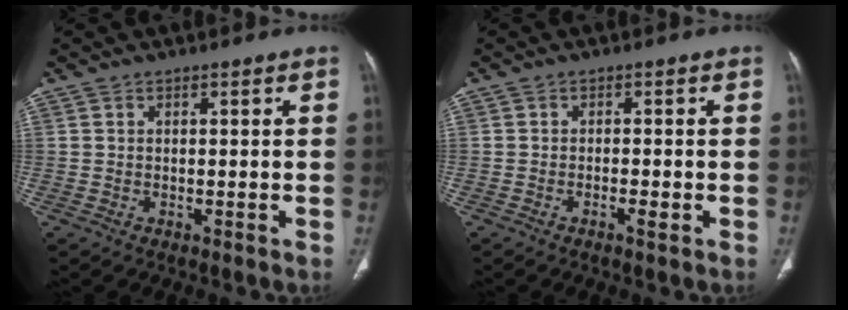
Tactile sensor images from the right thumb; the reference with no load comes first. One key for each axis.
{"total": 1.7, "fx": -0.8, "fy": 0.4, "fz": 1.5, "tx": -0.027, "ty": 0.003, "tz": -0.013}